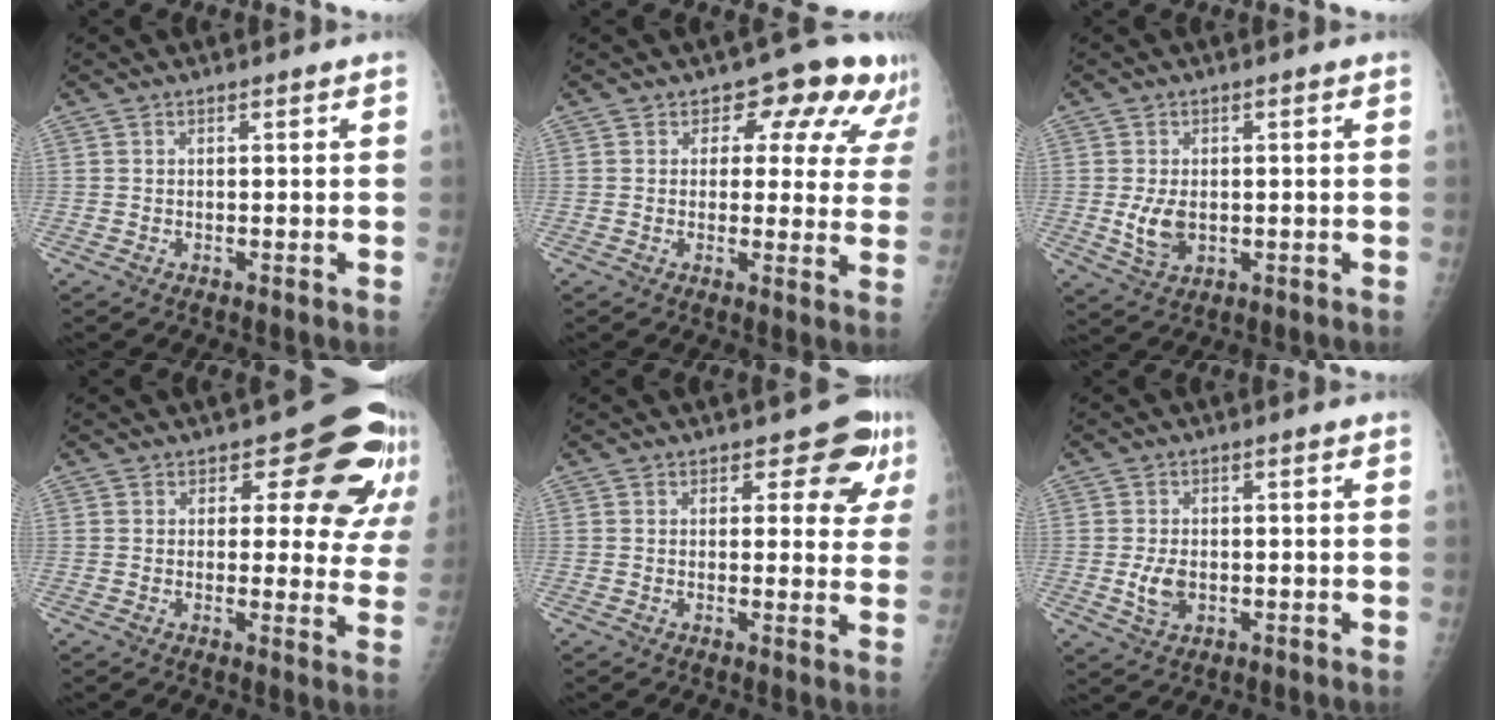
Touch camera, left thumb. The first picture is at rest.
{"total": 11.0, "force": [6.7, 6.8, 5.4], "torque": [-0.006, -0.022, 0.060]}
{"total": 5.5, "force": [-0.4, 3.5, 4.2], "torque": [-0.072, -0.004, 0.001]}
{"total": 12.8, "force": [8.0, 6.8, 7.4], "torque": [-0.031, -0.042, 0.074]}
{"total": 6.8, "force": [3.7, 3.9, 4.1], "torque": [-0.008, -0.015, 0.037]}
{"total": 4.4, "force": [-0.7, 2.8, 3.3], "torque": [-0.060, 0.002, -0.008]}